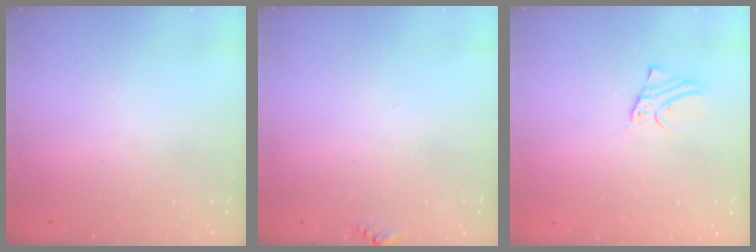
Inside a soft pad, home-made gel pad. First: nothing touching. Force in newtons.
{"total": 4.2, "press": 4.2, "slide": 0.6}
{"total": 2.6, "press": 2.6, "slide": 0.1}